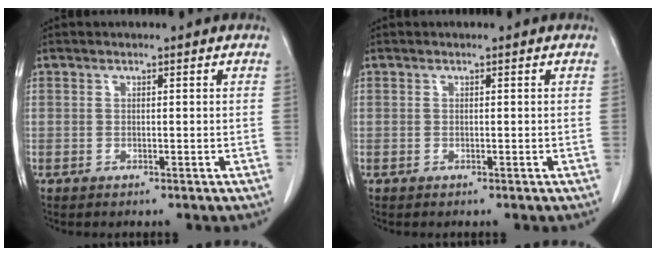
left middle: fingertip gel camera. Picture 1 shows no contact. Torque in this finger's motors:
{"motor_torque": [0.30, -0.28, 0.02, 0.00]}